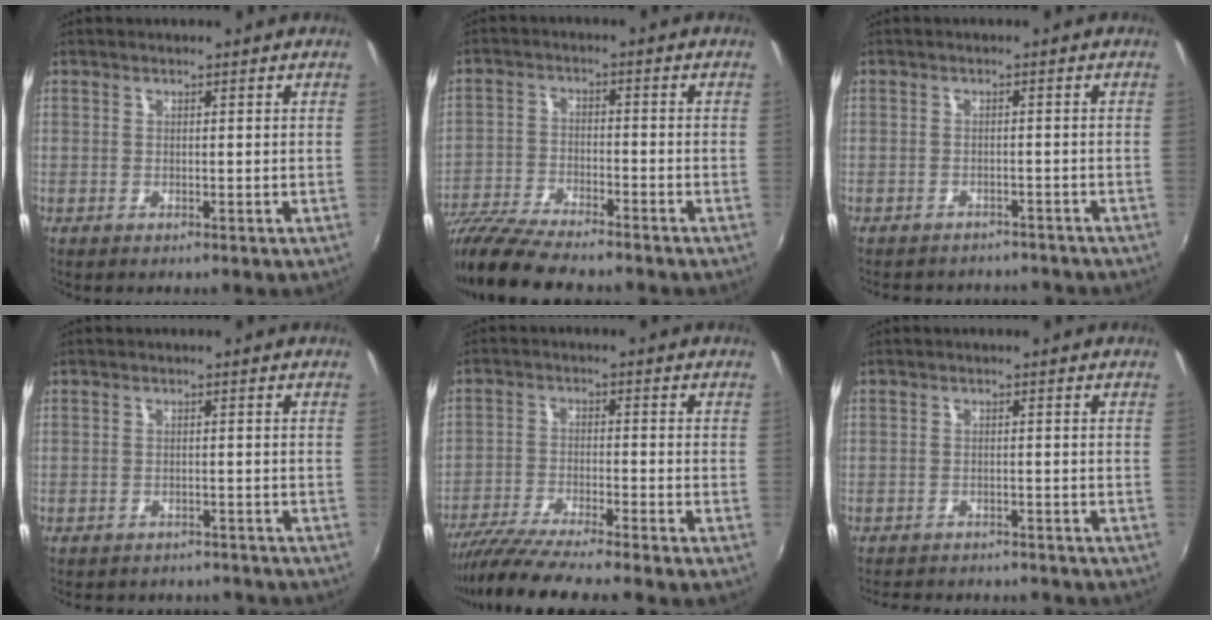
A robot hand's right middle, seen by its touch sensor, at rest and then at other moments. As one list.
[{"total": 13.2, "force": [-11.5, 2.2, 6.2], "torque": [-0.144, -0.028, -0.211]}, {"total": 9.2, "force": [-8.3, 3.2, 2.6], "torque": [-0.063, -0.010, -0.109]}, {"total": 8.3, "force": [-7.5, 2.8, 2.3], "torque": [-0.056, -0.011, -0.099]}, {"total": 11.7, "force": [-10.3, -1.3, 5.5], "torque": [-0.118, -0.034, -0.184]}, {"total": 9.5, "force": [-8.6, 2.5, 3.1], "torque": [-0.075, -0.013, -0.124]}]